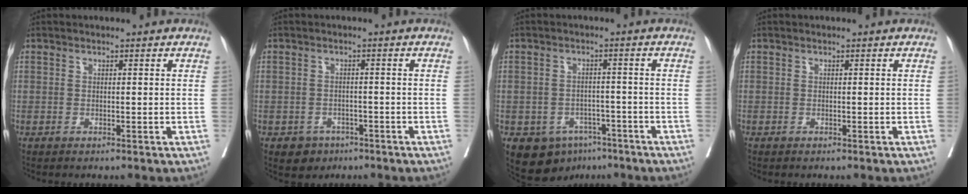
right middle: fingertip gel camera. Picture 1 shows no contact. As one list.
[{"total": 3.4, "force": [-2.0, 2.7, 0.5], "torque": [-0.006, 0.009, -0.026]}, {"total": 7.8, "force": [-5.0, 5.4, 2.8], "torque": [-0.034, 0.011, -0.066]}, {"total": 0.0}]